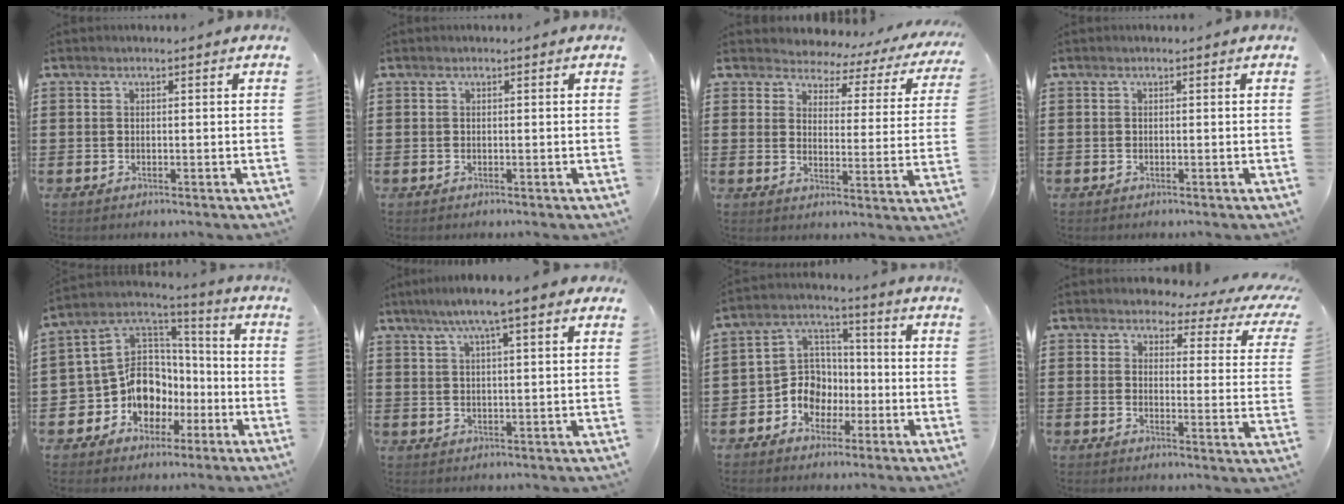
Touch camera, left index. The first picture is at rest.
{"total": 0.0}
{"total": 3.3, "force": [3.0, 1.3, 0.4], "torque": [-0.031, -0.022, 0.045]}
{"total": 0.0}
{"total": 11.2, "force": [-3.7, 9.7, 4.4], "torque": [-0.131, -0.004, -0.065]}
{"total": 6.4, "force": [4.4, 0.4, 4.6], "torque": [-0.099, 0.002, 0.077]}
{"total": 7.7, "force": [-2.5, 6.8, 2.4], "torque": [-0.082, 0.008, -0.052]}
{"total": 3.4, "force": [2.8, 1.4, 1.4], "torque": [-0.038, -0.016, 0.042]}